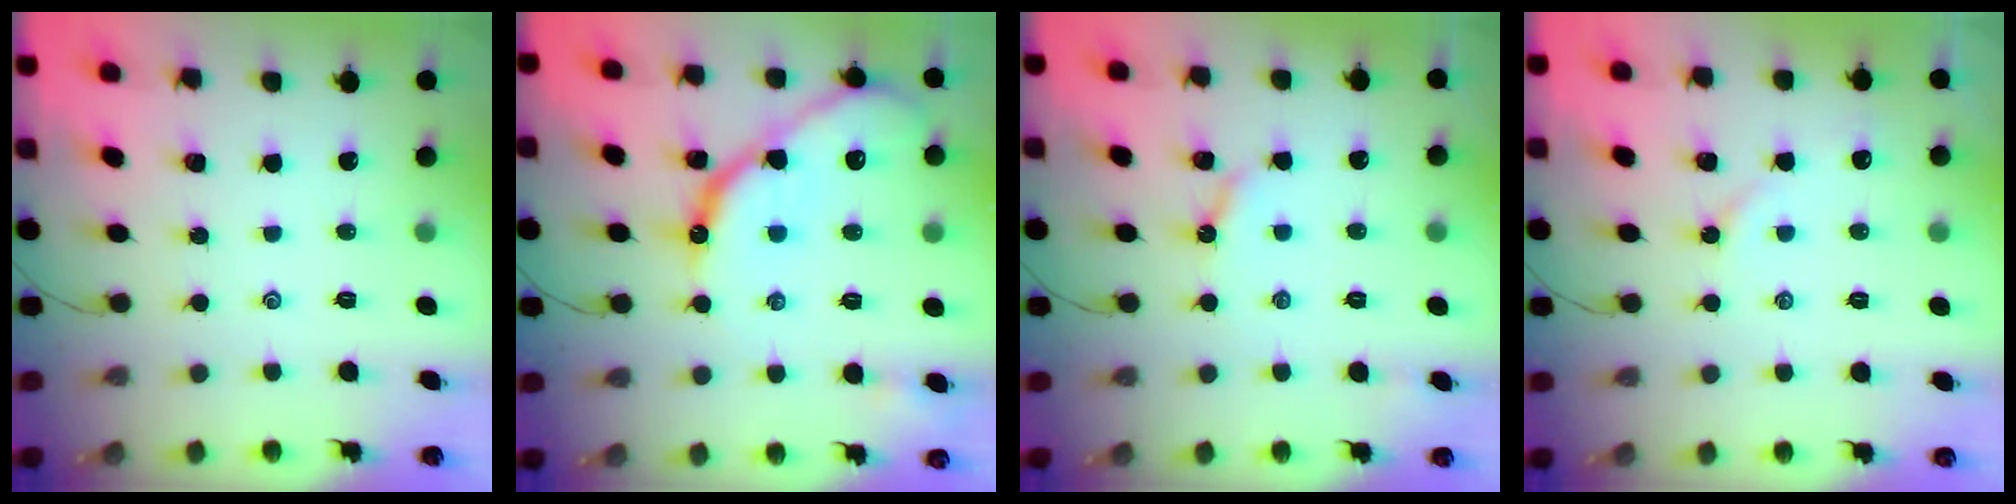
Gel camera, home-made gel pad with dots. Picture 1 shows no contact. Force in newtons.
{"total": 15.1, "press": 15.0, "slide": 1.5}
{"total": 4.2, "press": 4.2, "slide": 0.2}
{"total": 3.3, "press": 3.2, "slide": 0.6}